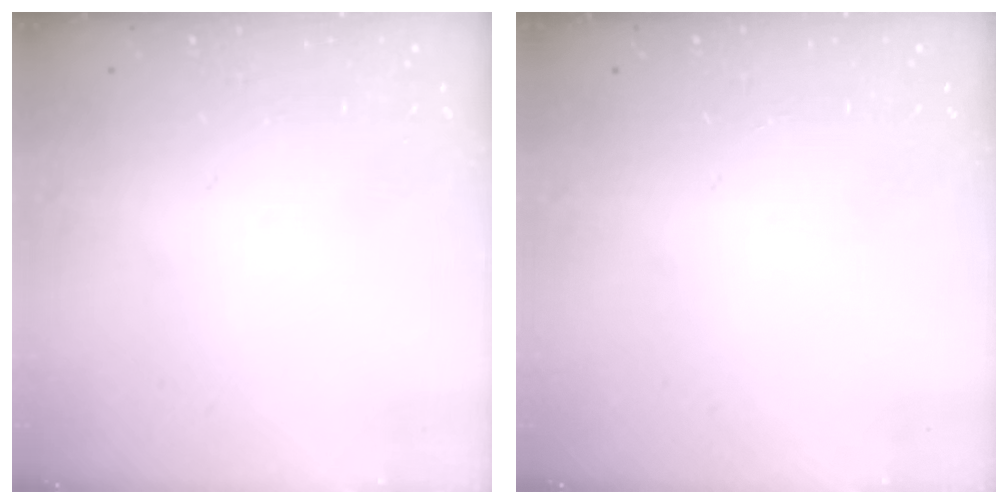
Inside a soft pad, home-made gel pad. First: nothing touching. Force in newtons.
{"total": 0.0}